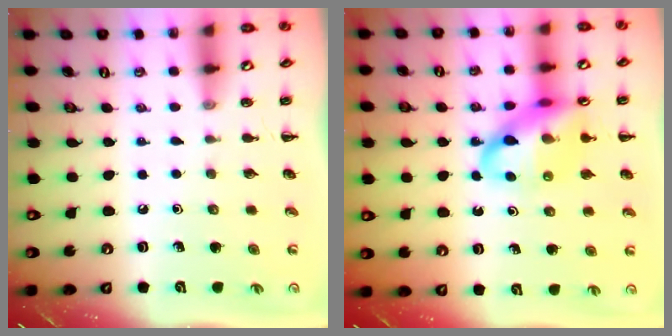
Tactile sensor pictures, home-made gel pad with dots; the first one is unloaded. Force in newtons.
{"total": 15.6, "press": 15.3, "slide": 3.2}